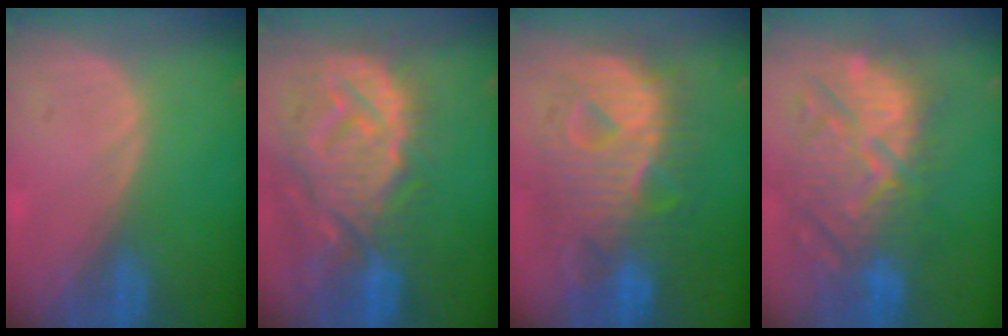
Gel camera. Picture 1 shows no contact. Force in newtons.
{"total": 14.2, "press": 12.3, "slide": 7.1}
{"total": 12.7, "press": 12.7, "slide": 1.3}
{"total": 12.5, "press": 12.0, "slide": 3.6}